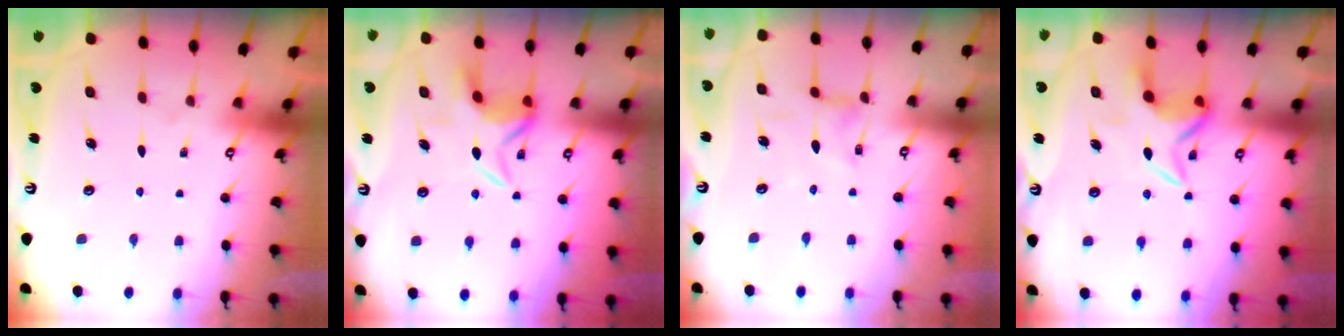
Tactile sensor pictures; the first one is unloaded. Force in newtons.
{"total": 5.9, "press": 5.8, "slide": 1.2}
{"total": 1.3, "press": 1.2, "slide": 0.4}
{"total": 6.5, "press": 6.5, "slide": 0.7}